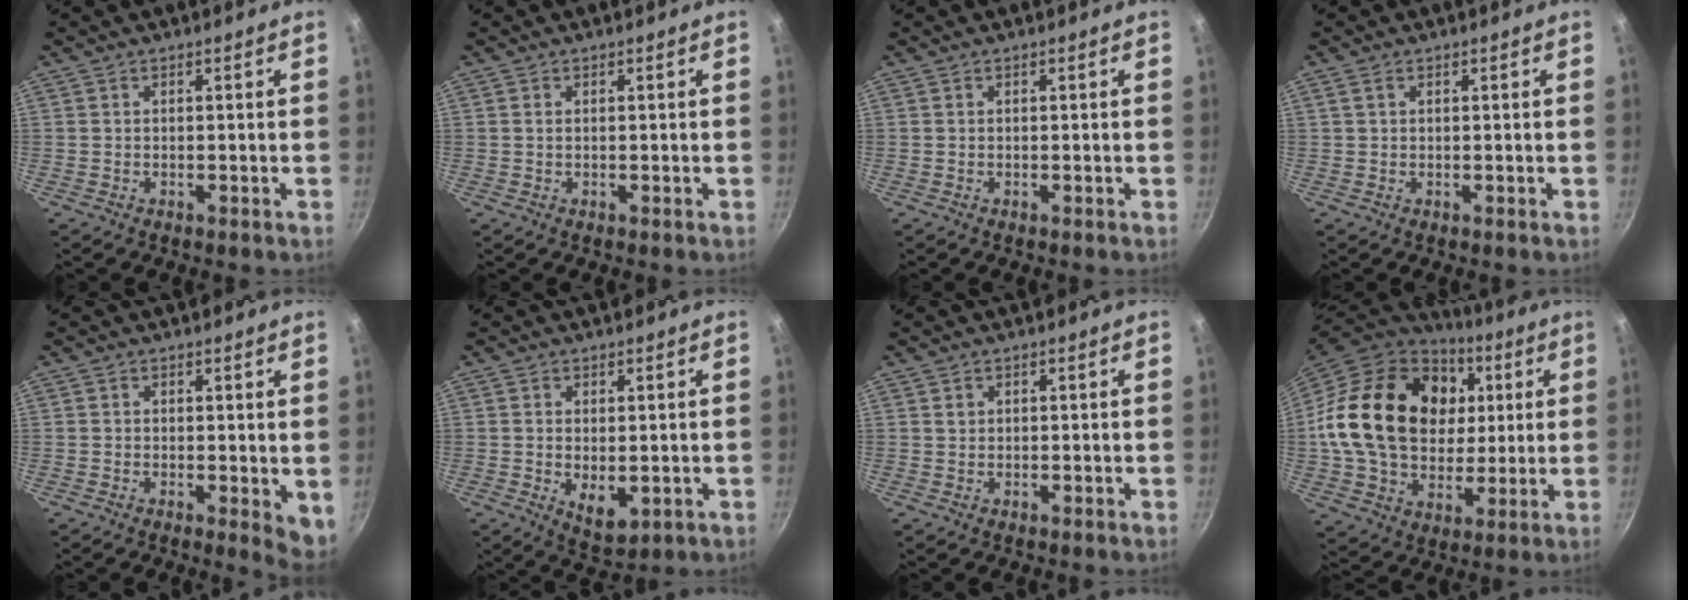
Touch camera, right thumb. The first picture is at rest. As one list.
[{"total": 0.6, "force": [0.2, 0.3, 0.4], "torque": [-0.009, 0.001, 0.002]}, {"total": 0.0}, {"total": 1.1, "force": [0.5, 0.7, 0.7], "torque": [-0.014, 0.002, 0.010]}, {"total": 4.3, "force": [-0.1, 2.1, 3.8], "torque": [-0.043, -0.010, -0.002]}, {"total": 5.7, "force": [-0.7, 3.1, 4.7], "torque": [-0.069, -0.016, 0.000]}, {"total": 0.9, "force": [0.4, 0.8, 0.3], "torque": [-0.001, 0.002, 0.006]}, {"total": 27.4, "force": [5.1, 20.3, 17.6], "torque": [-0.294, 0.011, 0.093]}]